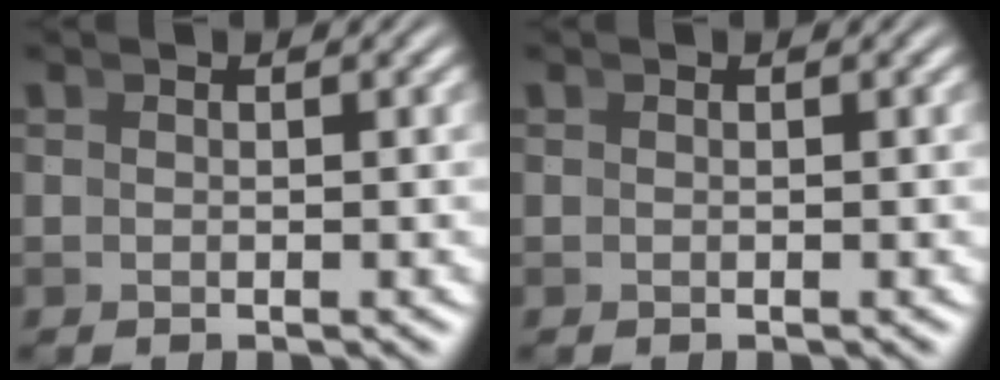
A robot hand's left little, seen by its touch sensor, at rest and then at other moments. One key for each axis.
{"total": 0.0}